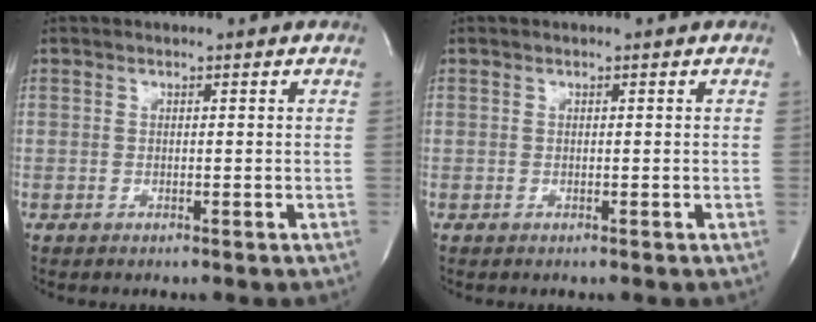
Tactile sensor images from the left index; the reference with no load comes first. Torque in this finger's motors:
{"motor_torque": [0.00, 0.00, 0.00, 0.00]}